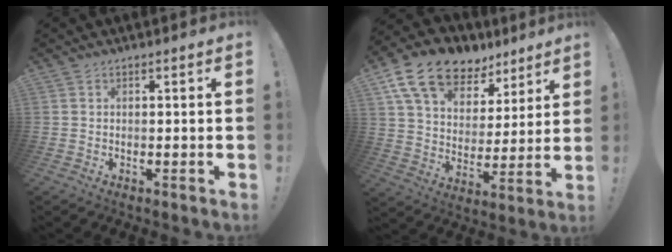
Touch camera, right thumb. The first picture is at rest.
{"total": 16.4, "force": [11.1, 9.4, 7.6], "torque": [-0.139, -0.065, 0.204]}